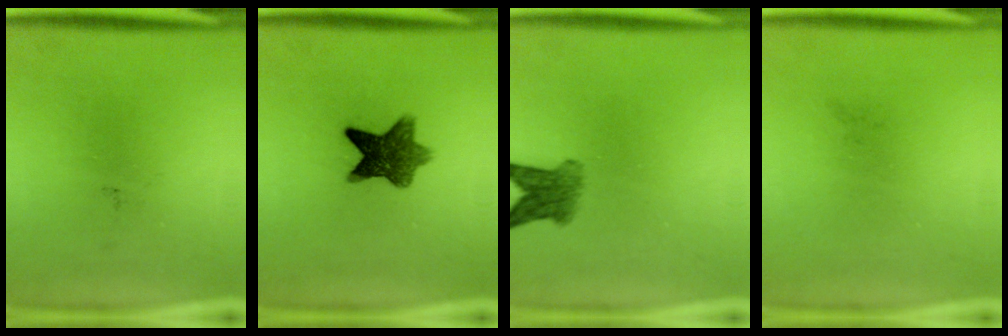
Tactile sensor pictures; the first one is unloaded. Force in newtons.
{"total": 8.3}
{"total": 4.3}
{"total": 0.0}